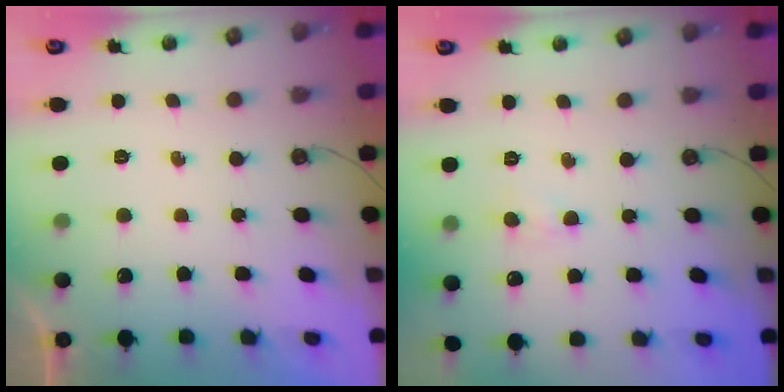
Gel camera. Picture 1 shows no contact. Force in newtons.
{"total": 4.1, "press": 4.1, "slide": 0.7}